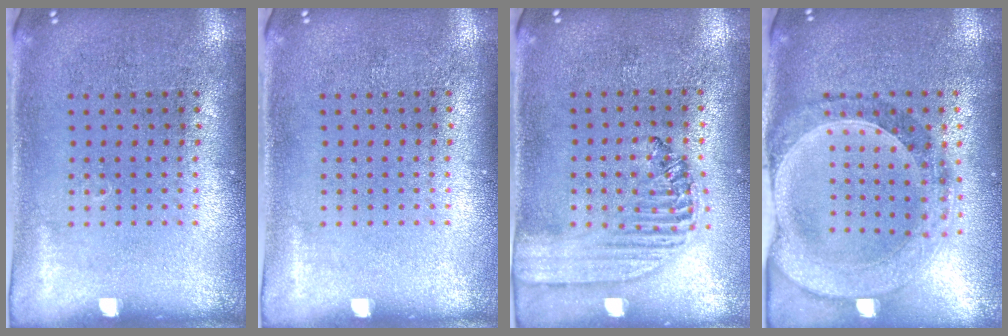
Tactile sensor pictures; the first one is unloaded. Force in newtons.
{"total": 0.0}
{"total": 1.5, "press": 1.4, "slide": 0.6}
{"total": 1.5, "press": 1.4, "slide": 0.4}